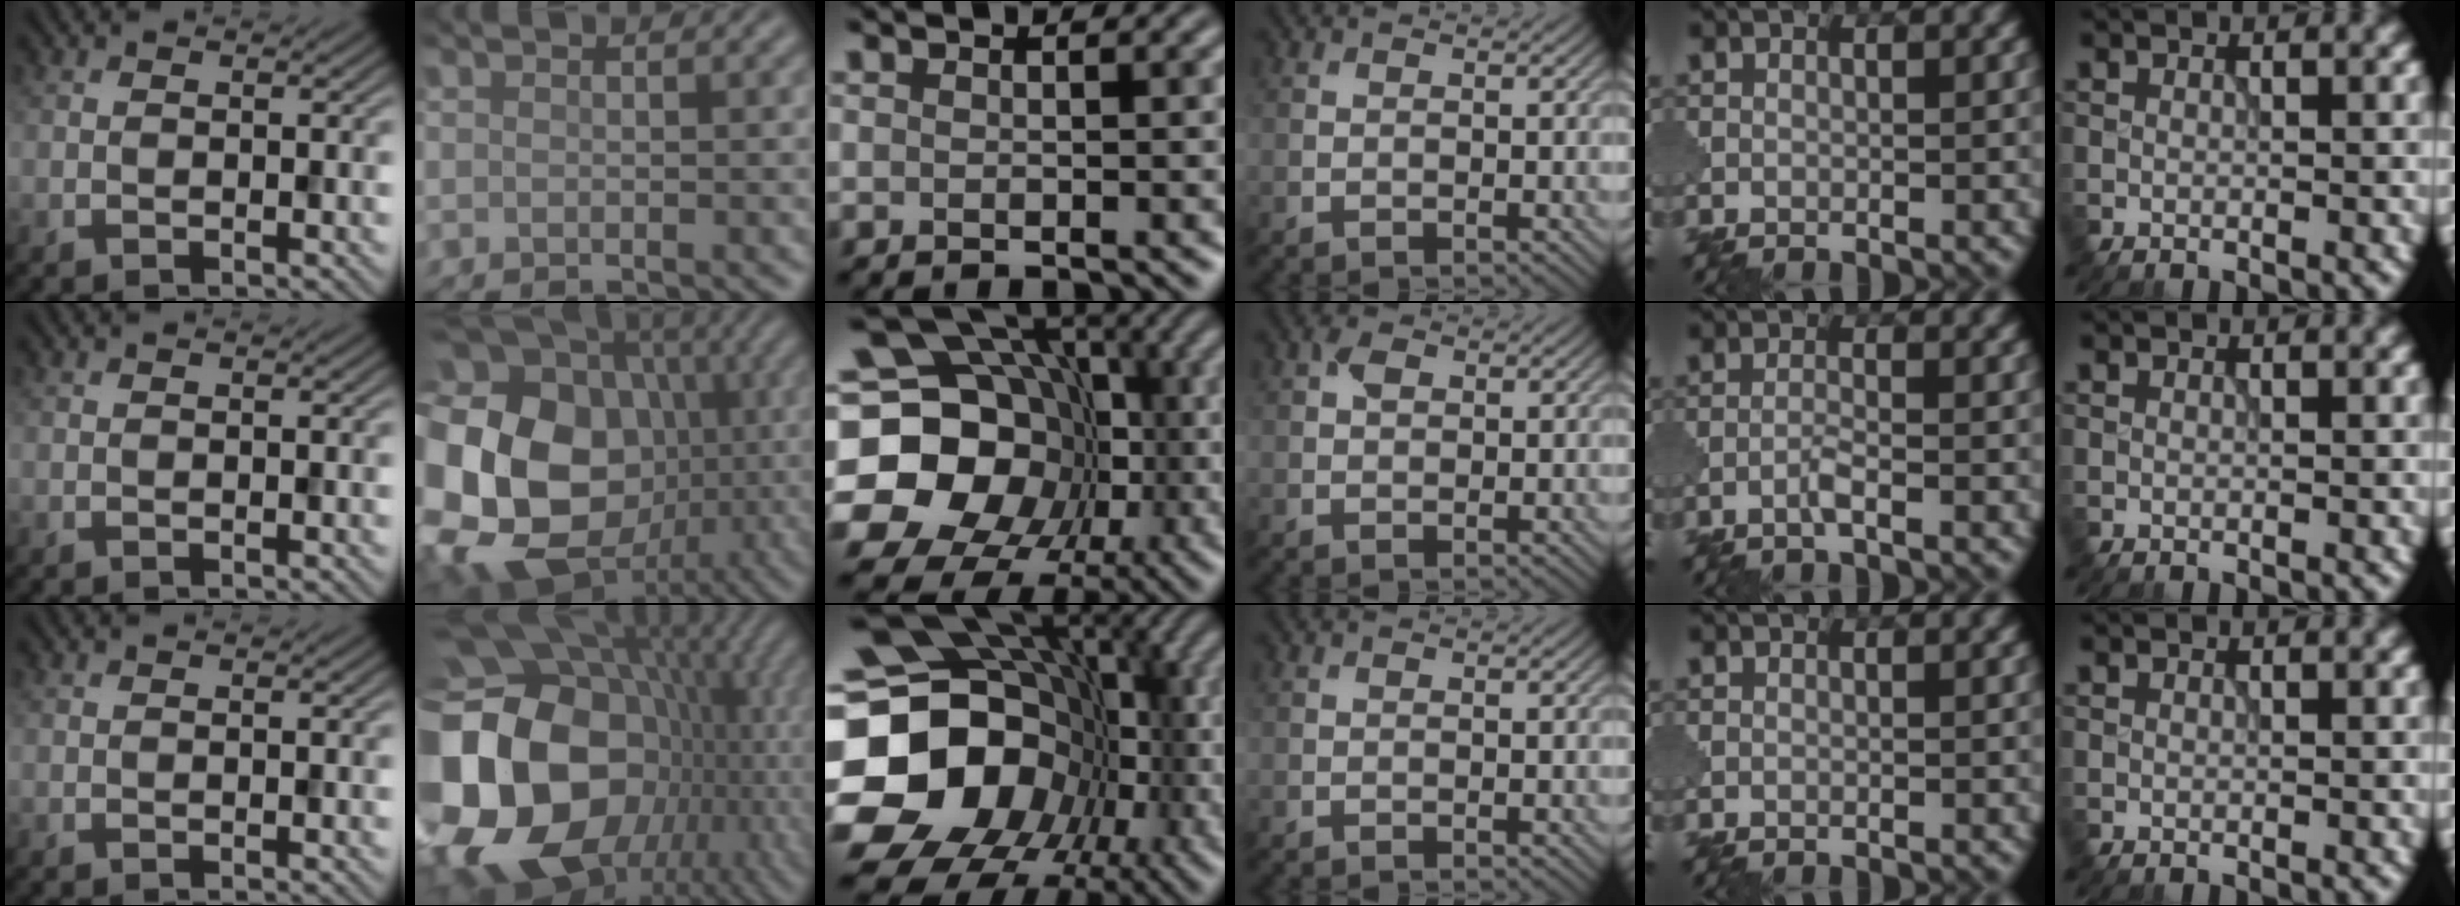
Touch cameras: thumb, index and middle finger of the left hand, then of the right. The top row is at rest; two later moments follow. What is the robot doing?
{"motion": "assemble", "object": "puzzle pieces"}